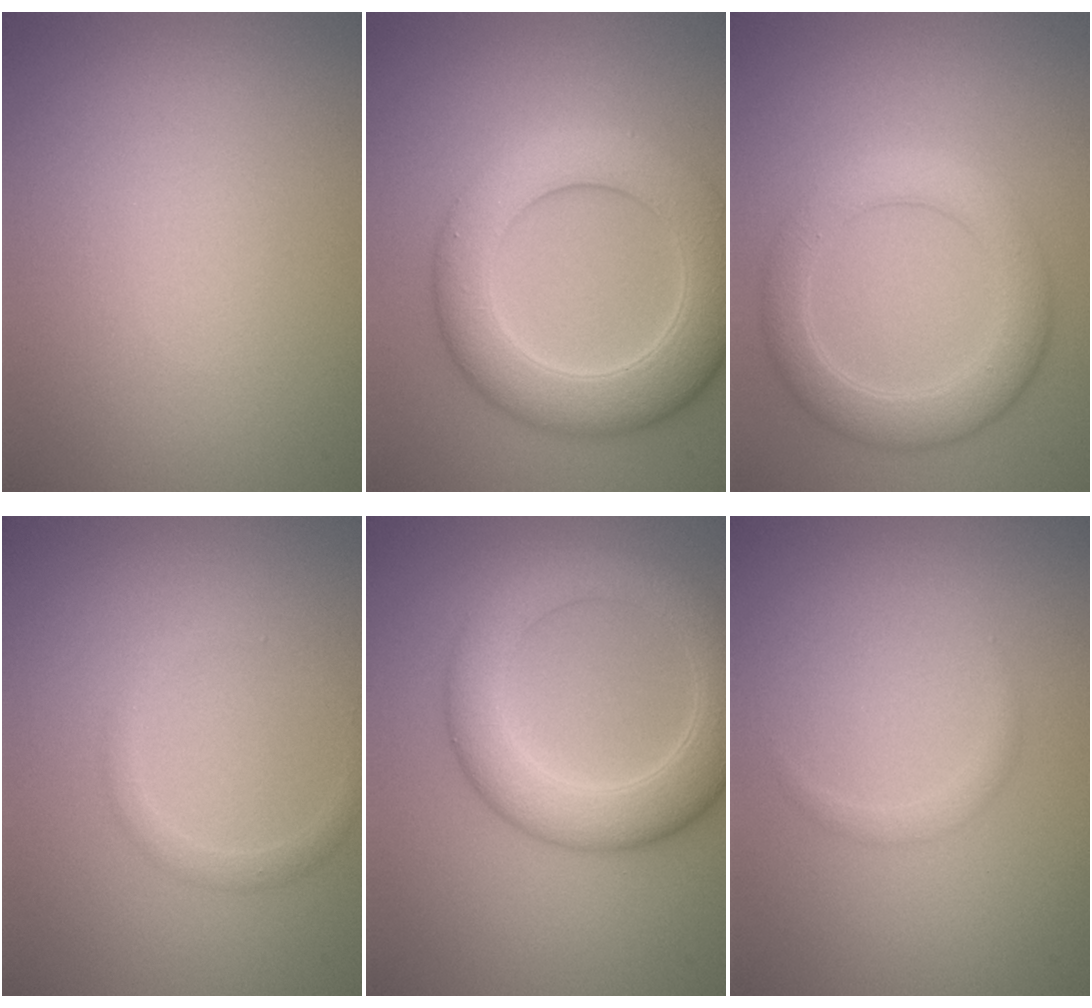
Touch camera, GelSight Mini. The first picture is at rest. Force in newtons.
{"total": 8.0, "press": 8.0, "slide": 0.4}
{"total": 4.4, "press": 4.4, "slide": 0.1}
{"total": 1.3, "press": 1.3, "slide": 0.1}
{"total": 6.5, "press": 6.5, "slide": 0.3}
{"total": 0.9, "press": 0.9, "slide": 0.1}